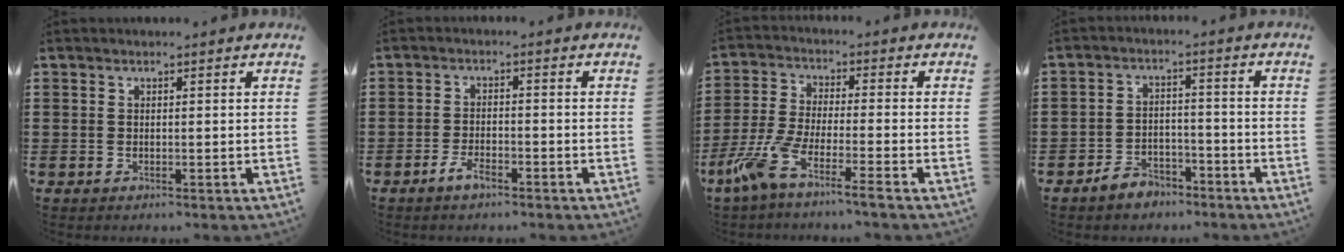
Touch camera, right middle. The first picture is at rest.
{"total": 3.1, "force": [-2.1, 0.9, 2.1], "torque": [-0.043, 0.000, -0.041]}
{"total": 7.0, "force": [-5.6, -0.1, 4.2], "torque": [-0.116, -0.023, -0.116]}
{"total": 4.1, "force": [-3.7, 1.5, 0.5], "torque": [-0.014, 0.010, -0.076]}